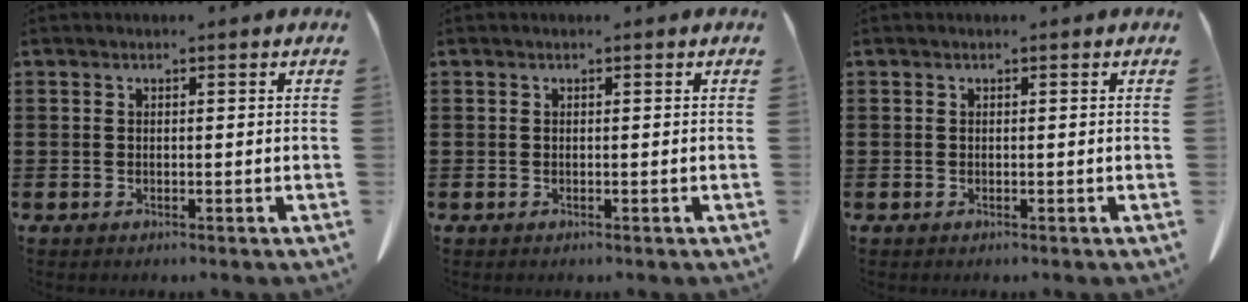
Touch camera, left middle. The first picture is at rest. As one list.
[{"total": 0.0}, {"total": 0.0}]